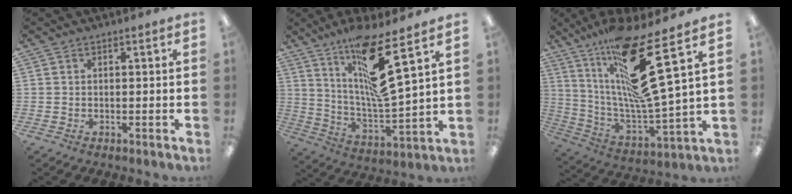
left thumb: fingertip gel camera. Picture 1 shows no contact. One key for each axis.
{"total": 17.2, "fx": 10.5, "fy": 2.8, "fz": 13.3, "tx": -0.253, "ty": -0.055, "tz": 0.164}
{"total": 23.4, "fx": 12.0, "fy": 5.2, "fz": 19.4, "tx": -0.333, "ty": -0.070, "tz": 0.195}